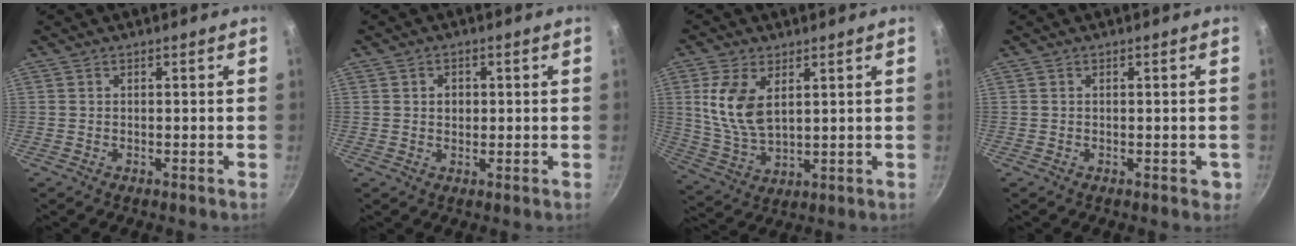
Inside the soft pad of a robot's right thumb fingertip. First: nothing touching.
{"total": 2.5, "force": [0.4, 2.0, 1.4], "torque": [-0.011, 0.000, 0.004]}
{"total": 10.5, "force": [3.1, 5.8, 8.1], "torque": [-0.159, -0.021, 0.071]}
{"total": 1.9, "force": [-0.3, 1.2, 1.5], "torque": [-0.011, 0.001, -0.002]}